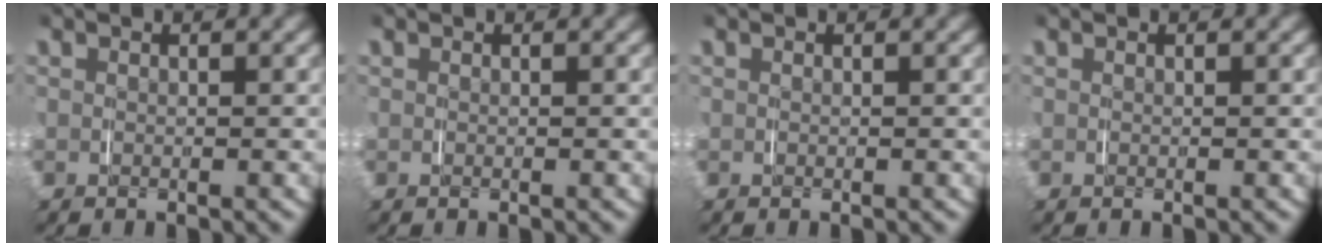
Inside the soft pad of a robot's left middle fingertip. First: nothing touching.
{"total": 0.0}
{"total": 0.0}
{"total": 0.0}